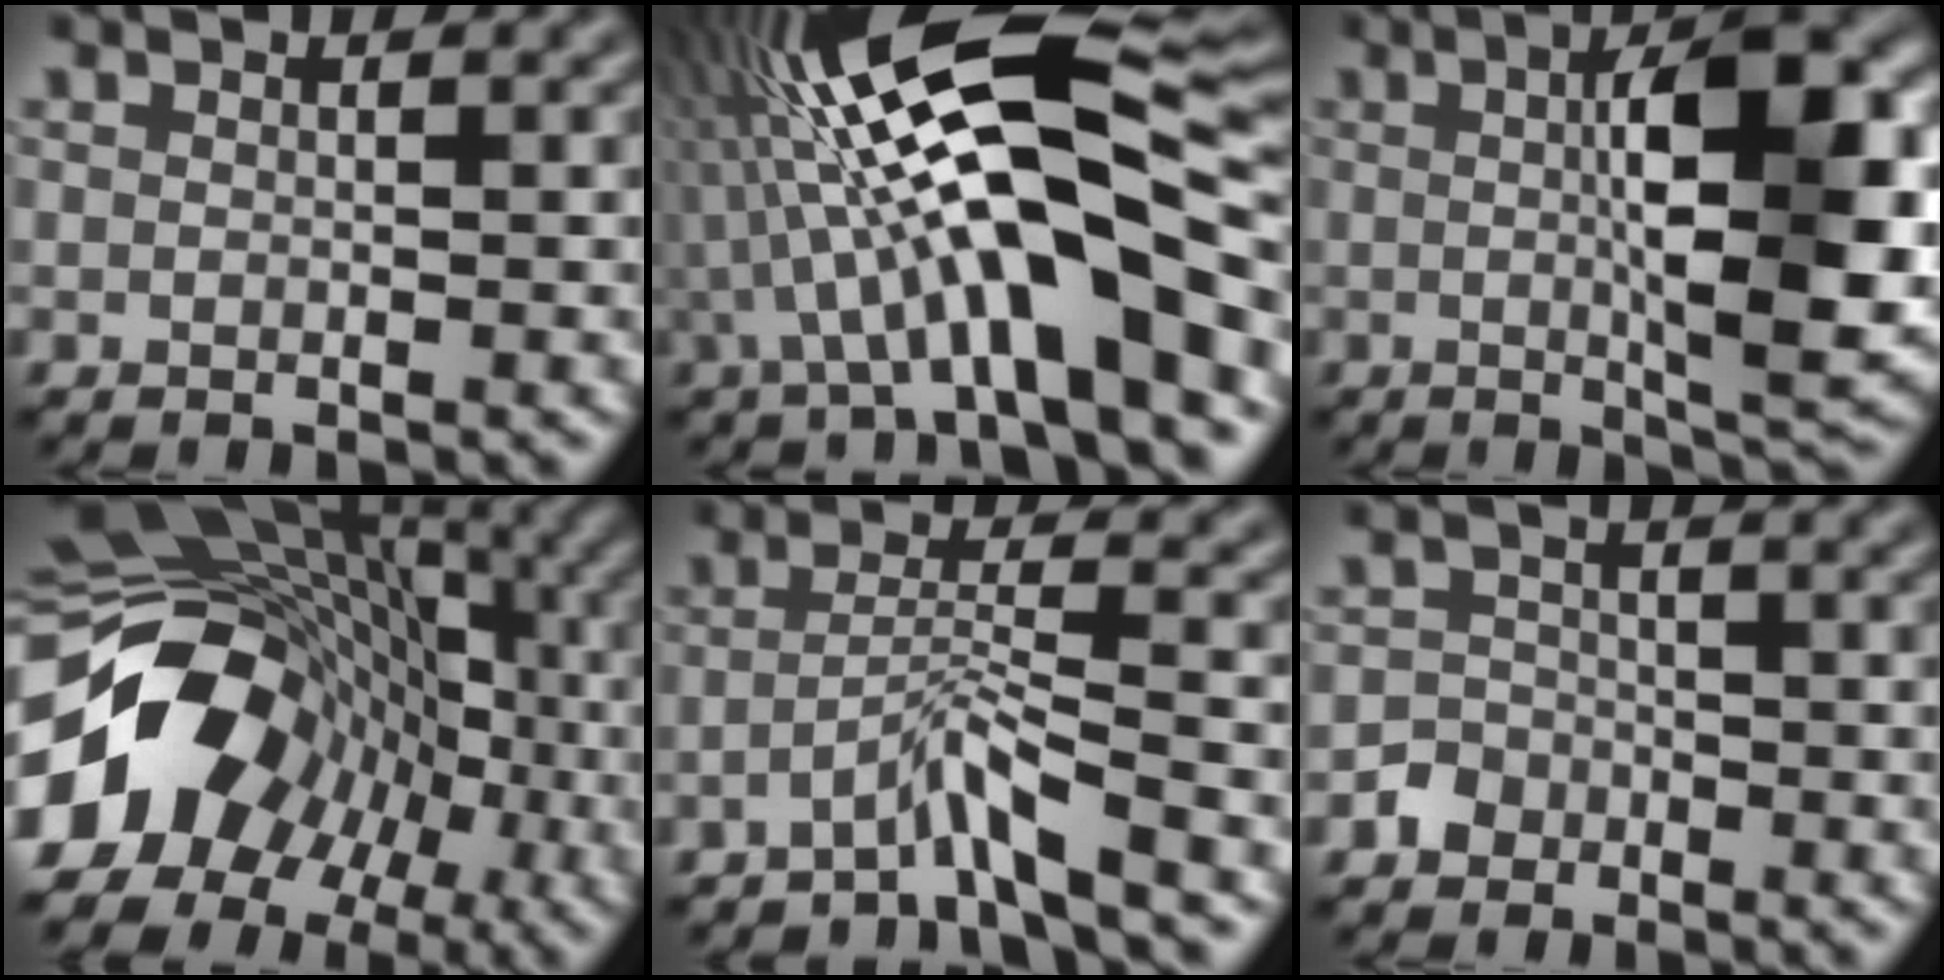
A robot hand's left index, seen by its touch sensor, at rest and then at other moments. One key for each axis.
{"total": 14.3, "fx": -2.0, "fy": 3.2, "fz": 13.8, "tx": -0.232, "ty": 0.031, "tz": -0.033}
{"total": 10.8, "fx": 1.0, "fy": 2.6, "fz": 10.4, "tx": -0.143, "ty": 0.005, "tz": 0.016}
{"total": 13.3, "fx": -3.9, "fy": 10.3, "fz": 7.3, "tx": -0.125, "ty": -0.005, "tz": -0.071}
{"total": 3.3, "fx": -2.4, "fy": -0.3, "fz": 2.2, "tx": -0.042, "ty": 0.013, "tz": -0.057}
{"total": 1.7, "fx": -1.0, "fy": 1.4, "fz": 0.1, "tx": 0.008, "ty": 0.007, "tz": -0.023}